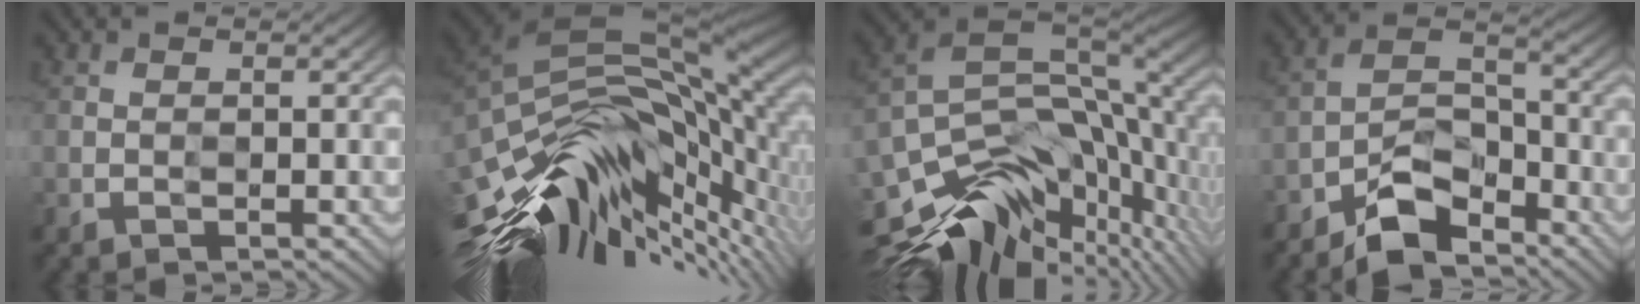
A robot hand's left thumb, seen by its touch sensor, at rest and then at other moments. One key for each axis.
{"total": 14.9, "fx": -3.3, "fy": 7.2, "fz": 12.6, "tx": -0.262, "ty": -0.008, "tz": -0.053}
{"total": 13.8, "fx": -5.2, "fy": 8.4, "fz": 9.7, "tx": -0.206, "ty": -0.030, "tz": -0.076}
{"total": 6.8, "fx": -5.6, "fy": 2.6, "fz": 2.9, "tx": -0.042, "ty": 0.013, "tz": -0.119}